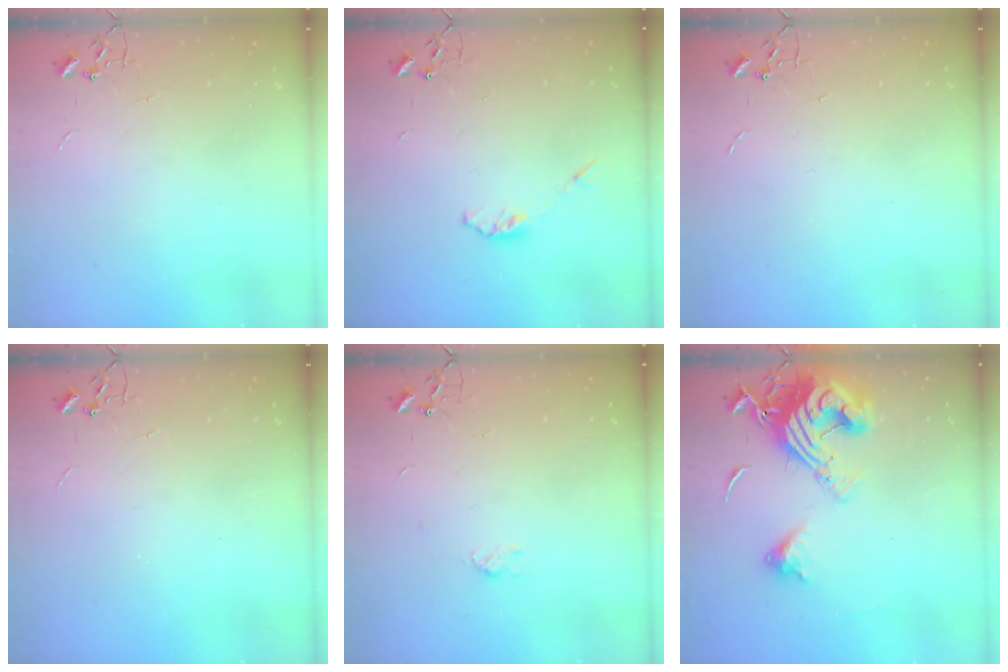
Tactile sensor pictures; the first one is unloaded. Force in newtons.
{"total": 3.1, "press": 3.1, "slide": 0.5}
{"total": 0.0}
{"total": 0.0}
{"total": 3.2, "press": 3.1, "slide": 0.7}
{"total": 18.4, "press": 18.3, "slide": 2.0}